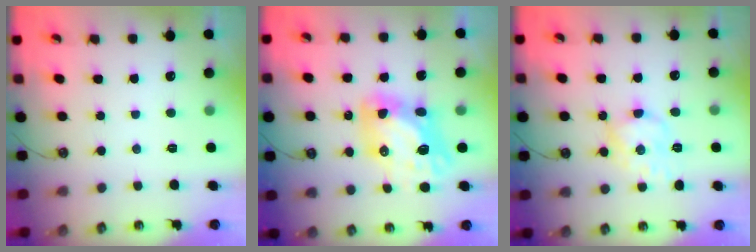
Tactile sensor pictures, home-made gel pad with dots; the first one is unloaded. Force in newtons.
{"total": 12.7, "press": 12.6, "slide": 1.2}
{"total": 8.7, "press": 8.7, "slide": 0.2}